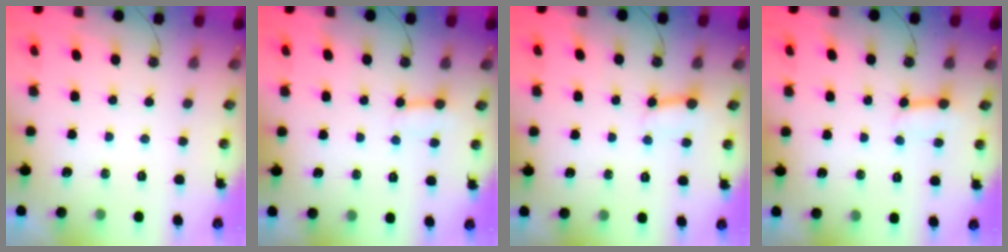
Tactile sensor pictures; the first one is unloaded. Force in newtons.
{"total": 3.8, "press": 3.8, "slide": 0.3}
{"total": 2.9, "press": 2.9, "slide": 0.2}
{"total": 3.7, "press": 3.7, "slide": 0.1}